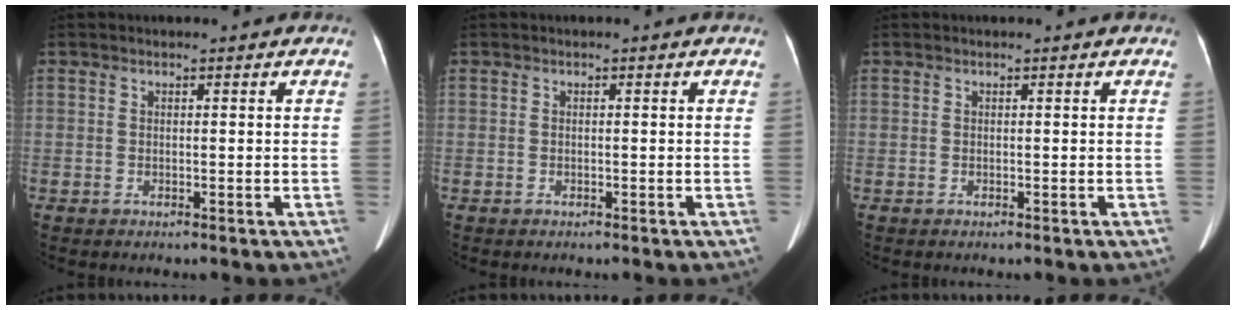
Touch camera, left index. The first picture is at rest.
{"total": 0.0}
{"total": 0.0}